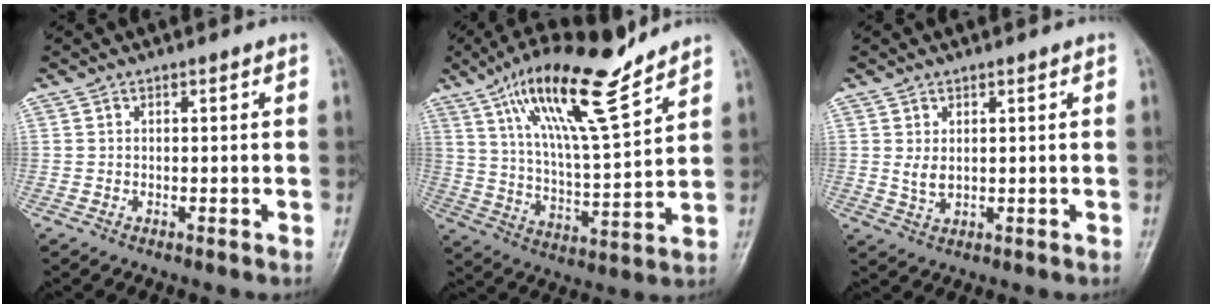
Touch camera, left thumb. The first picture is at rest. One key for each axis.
{"total": 18.3, "fx": 12.2, "fy": 3.8, "fz": 13.1, "tx": -0.213, "ty": -0.057, "tz": 0.219}
{"total": 2.4, "fx": 0.6, "fy": 1.4, "fz": 1.9, "tx": -0.032, "ty": -0.007, "tz": 0.017}